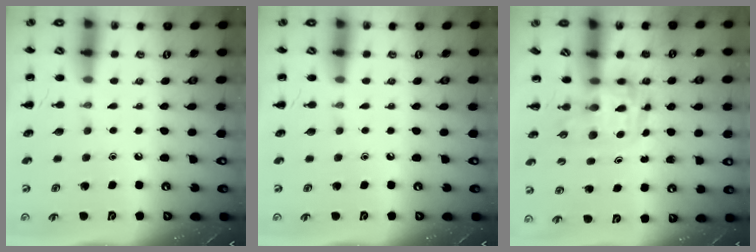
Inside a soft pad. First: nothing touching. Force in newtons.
{"total": 0.0}
{"total": 3.6, "press": 3.6, "slide": 0.6}